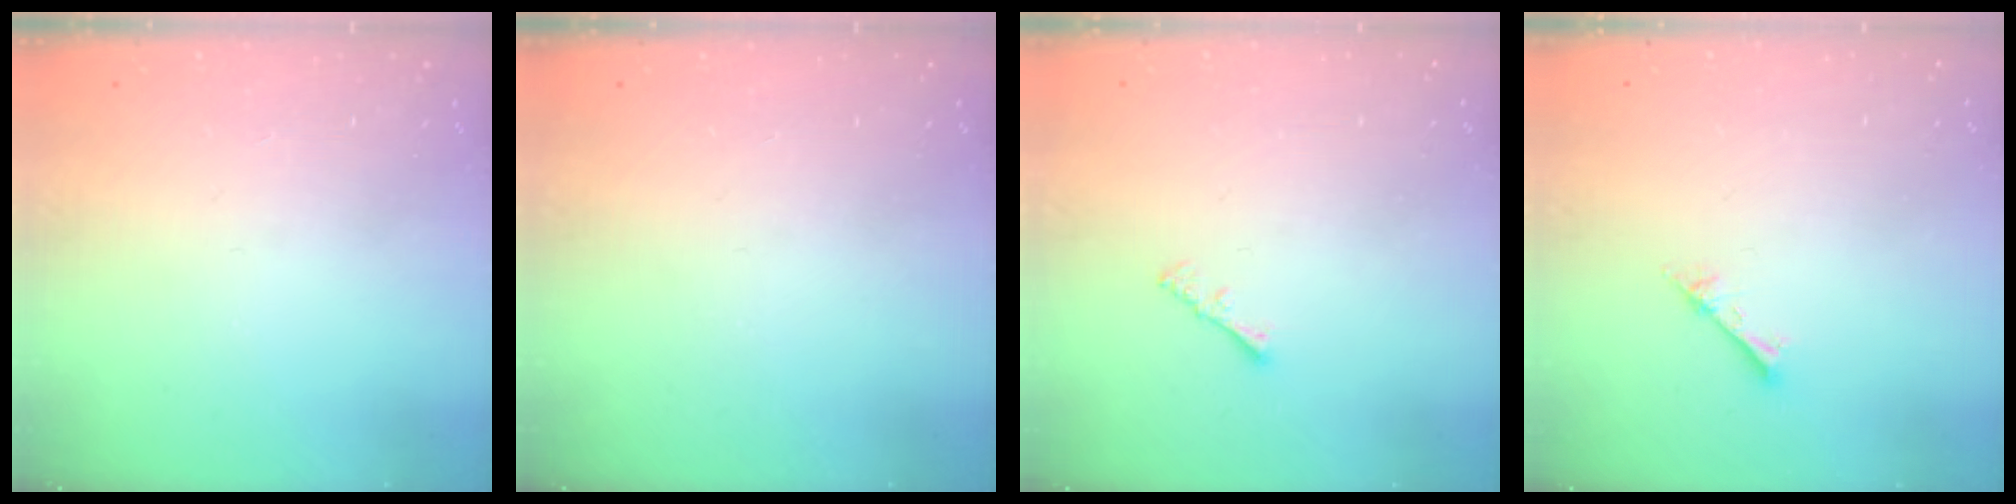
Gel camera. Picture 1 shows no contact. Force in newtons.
{"total": 0.0}
{"total": 1.3, "press": 1.3, "slide": 0.4}
{"total": 2.4, "press": 2.4, "slide": 0.3}